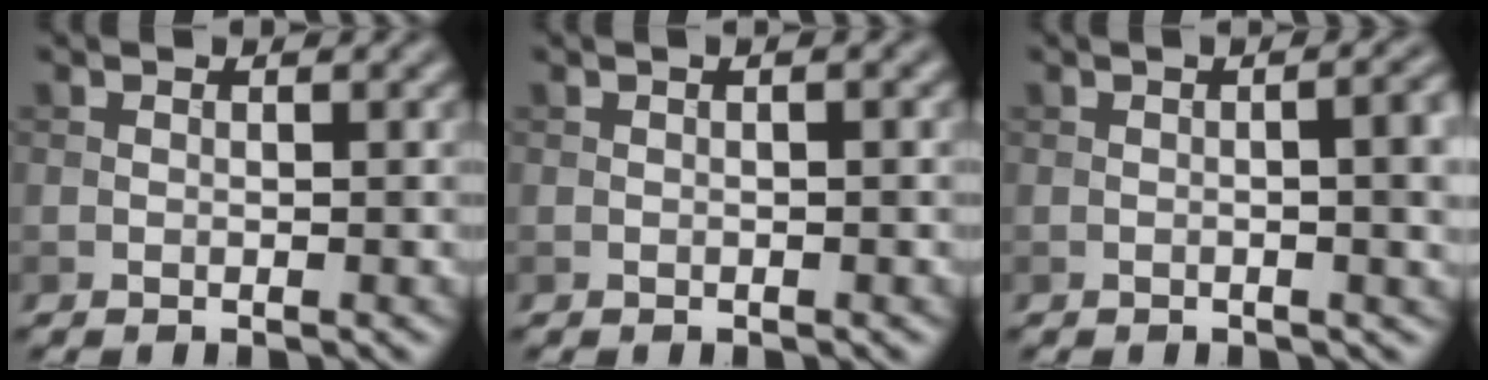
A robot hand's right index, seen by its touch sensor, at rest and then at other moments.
{"total": 1.4, "force": [0.3, 0.3, 1.3], "torque": [-0.023, 0.001, 0.000]}
{"total": 6.7, "force": [0.2, 2.8, 6.1], "torque": [-0.043, 0.014, -0.005]}